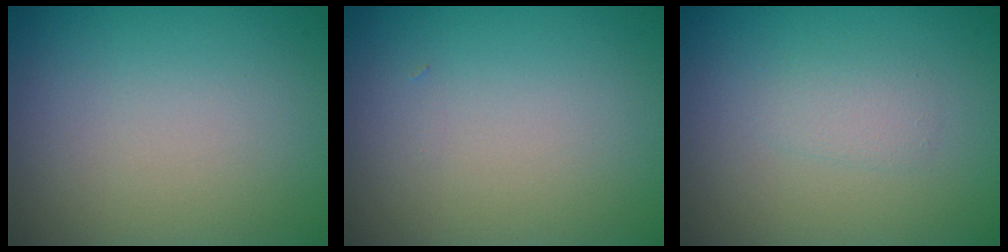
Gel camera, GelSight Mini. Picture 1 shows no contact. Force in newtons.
{"total": 0.0}
{"total": 1.3, "press": 1.3, "slide": 0.0}